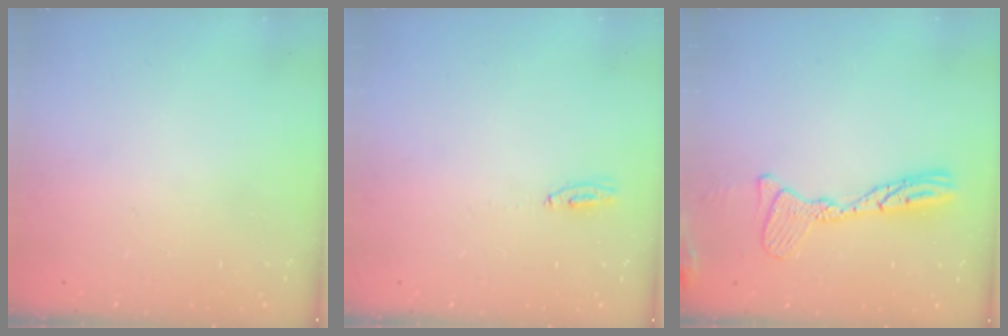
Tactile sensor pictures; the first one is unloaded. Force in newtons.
{"total": 3.5, "press": 3.1, "slide": 1.4}
{"total": 14.4, "press": 14.4, "slide": 1.4}